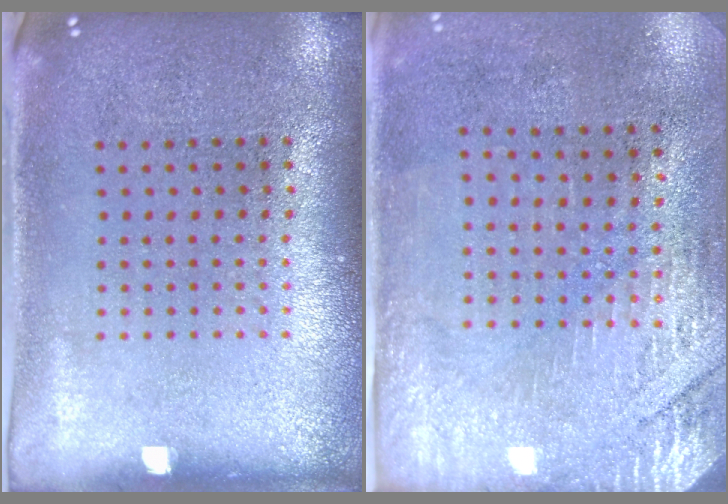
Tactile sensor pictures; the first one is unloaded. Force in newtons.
{"total": 2.9, "press": 2.5, "slide": 1.5}